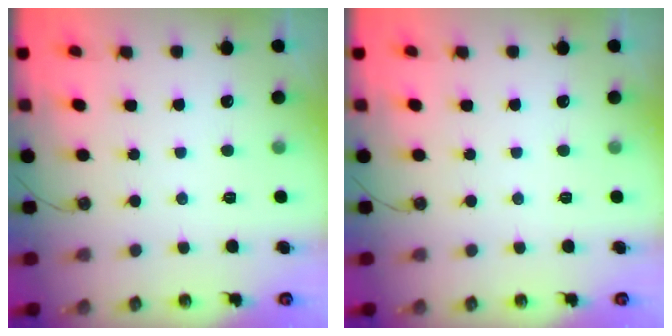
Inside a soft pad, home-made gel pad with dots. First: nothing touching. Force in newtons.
{"total": 0.0}